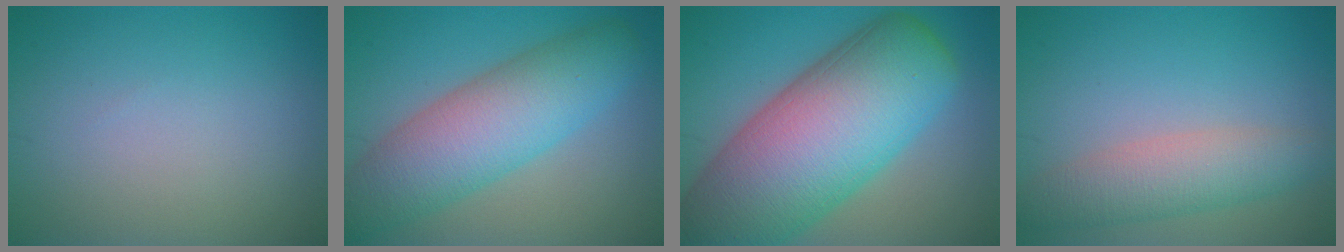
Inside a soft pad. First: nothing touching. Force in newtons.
{"total": 8.6, "press": 8.6, "slide": 0.5}
{"total": 16.9, "press": 16.9, "slide": 0.9}
{"total": 4.5, "press": 4.5, "slide": 0.1}